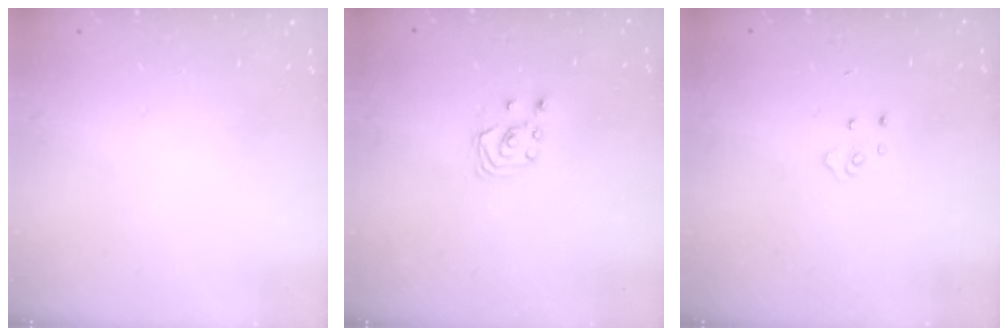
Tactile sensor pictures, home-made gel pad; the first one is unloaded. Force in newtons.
{"total": 2.7, "press": 2.7, "slide": 0.3}
{"total": 3.4, "press": 3.4, "slide": 0.4}